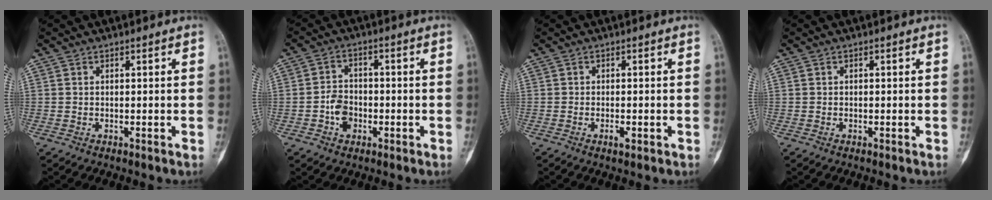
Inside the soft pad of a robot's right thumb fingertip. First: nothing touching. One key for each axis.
{"total": 5.2, "fx": -1.7, "fy": 4.1, "fz": 2.8, "tx": -0.028, "ty": 0.018, "tz": -0.034}
{"total": 1.9, "fx": -0.8, "fy": 0.8, "fz": 1.5, "tx": -0.025, "ty": 0.001, "tz": -0.012}
{"total": 0.0}